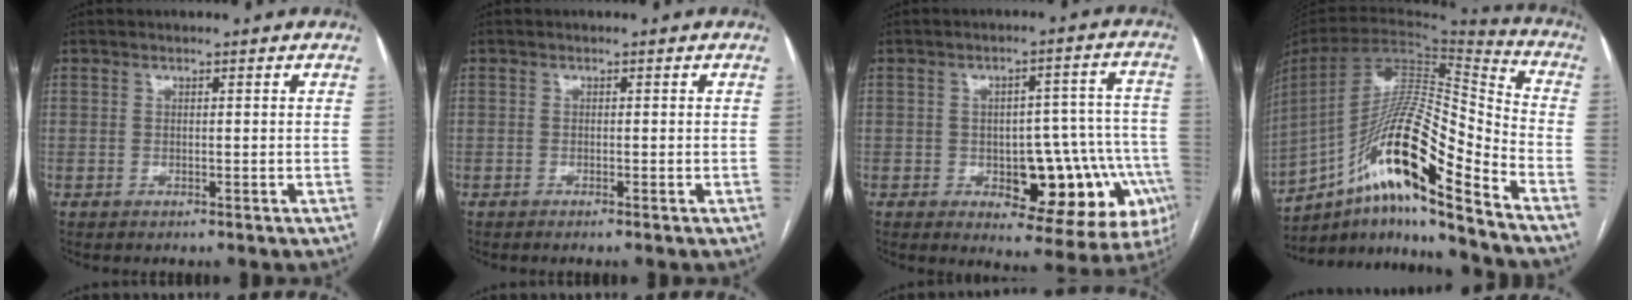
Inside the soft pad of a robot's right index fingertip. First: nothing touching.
{"total": 0.7, "force": [-0.5, -0.2, 0.3], "torque": [-0.004, 0.002, -0.010]}
{"total": 16.8, "force": [-5.5, 7.2, 14.1], "torque": [-0.091, 0.035, -0.050]}
{"total": 21.1, "force": [-12.6, 1.7, 16.9], "torque": [-0.312, 0.007, -0.225]}